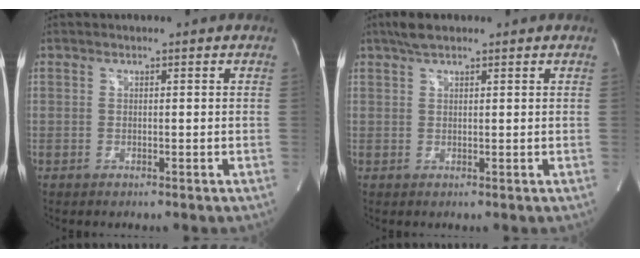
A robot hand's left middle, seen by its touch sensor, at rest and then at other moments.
{"total": 3.1, "force": [2.3, 0.9, 1.8], "torque": [-0.040, 0.012, 0.044]}